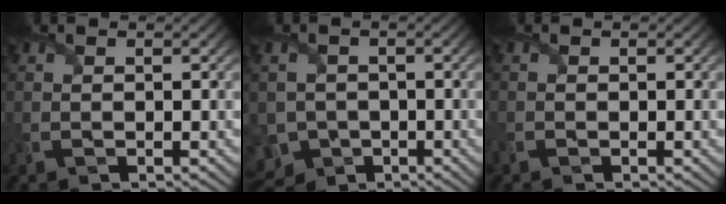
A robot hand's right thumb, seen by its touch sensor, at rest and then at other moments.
{"total": 6.0, "force": [-2.8, 4.9, 2.1], "torque": [-0.057, -0.023, -0.049]}
{"total": 0.8, "force": [-0.7, 0.3, 0.2], "torque": [-0.008, -0.004, -0.016]}